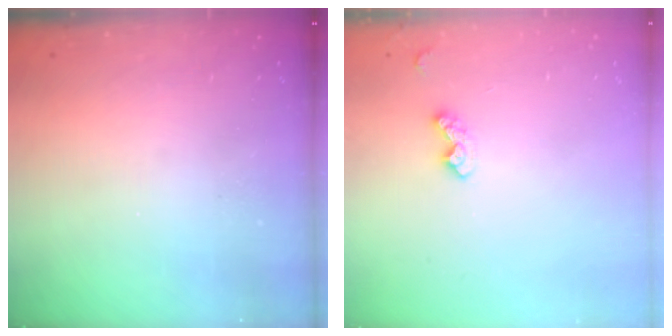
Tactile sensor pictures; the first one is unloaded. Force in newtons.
{"total": 7.7, "press": 7.6, "slide": 0.8}